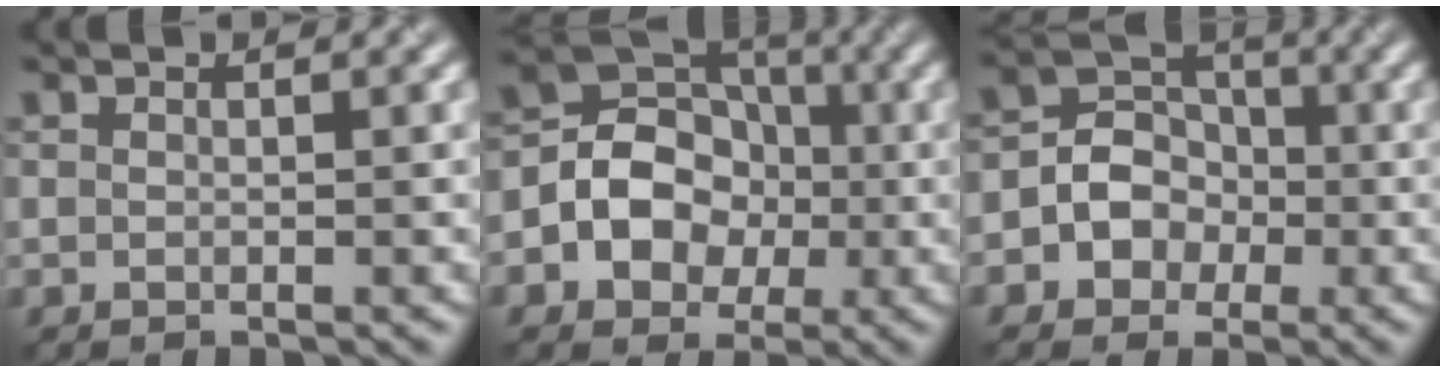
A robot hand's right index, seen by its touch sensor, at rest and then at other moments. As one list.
[{"total": 7.1, "force": [-1.5, 5.8, 3.8], "torque": [-0.042, -0.001, -0.047]}, {"total": 4.3, "force": [-1.3, 3.7, 1.8], "torque": [0.000, 0.002, -0.042]}]